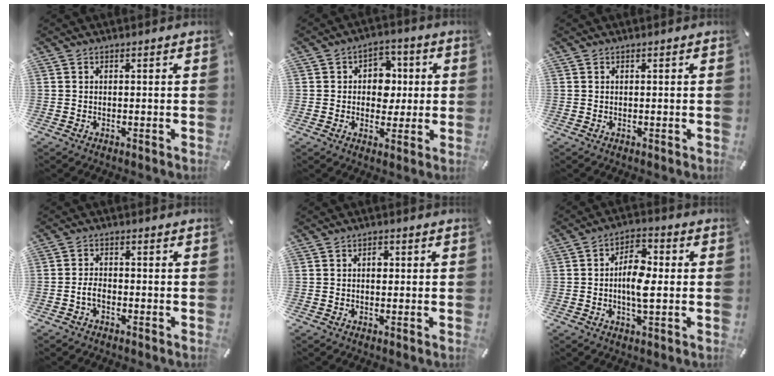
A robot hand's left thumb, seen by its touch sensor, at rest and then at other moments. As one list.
[{"total": 8.0, "force": [0.4, 7.0, 3.8], "torque": [-0.049, 0.008, 0.005]}, {"total": 0.0}, {"total": 3.2, "force": [-1.5, 1.8, 2.1], "torque": [-0.045, 0.006, -0.029]}, {"total": 1.9, "force": [0.1, 1.4, 1.3], "torque": [-0.002, -0.003, -0.005]}, {"total": 8.5, "force": [-0.7, 4.0, 7.5], "torque": [-0.137, 0.008, -0.015]}]